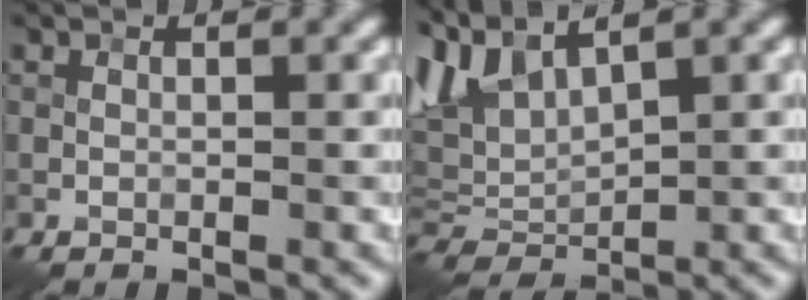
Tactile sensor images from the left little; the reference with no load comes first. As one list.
[{"total": 5.7, "force": [3.0, 2.6, 4.1], "torque": [-0.094, 0.003, 0.056]}]